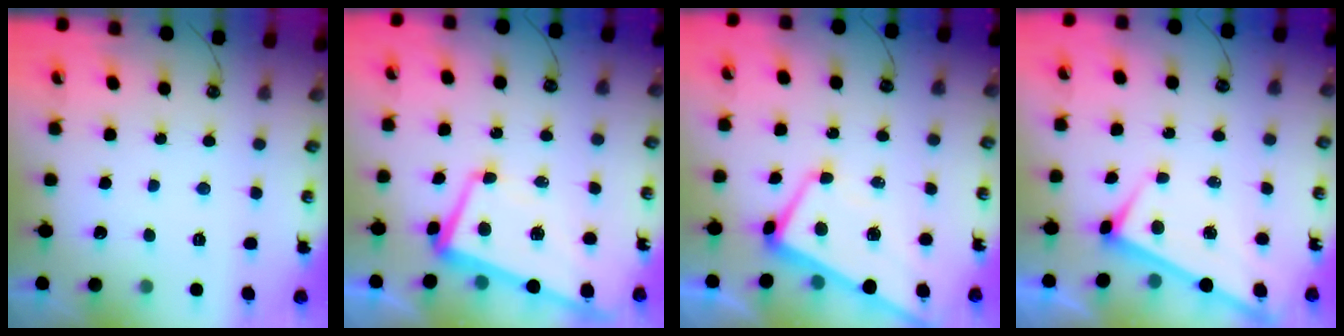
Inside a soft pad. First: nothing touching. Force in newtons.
{"total": 2.2, "press": 1.4, "slide": 1.8}
{"total": 1.2, "press": 1.0, "slide": 0.7}
{"total": 1.8, "press": 1.8, "slide": 0.1}